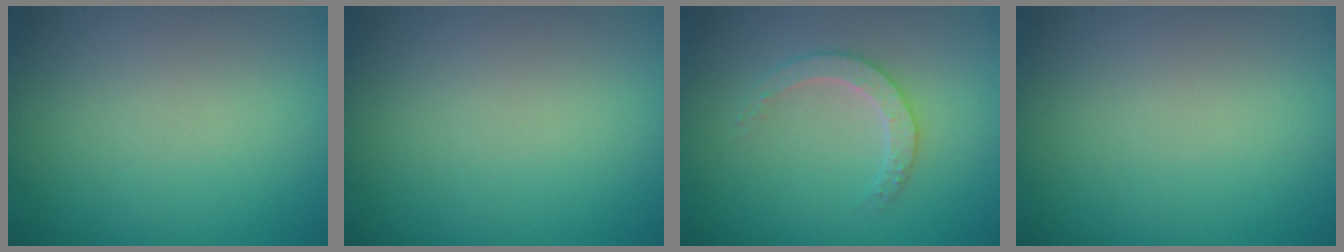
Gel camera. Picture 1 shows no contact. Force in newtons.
{"total": 0.0}
{"total": 2.5, "press": 2.4, "slide": 0.7}
{"total": 0.0}